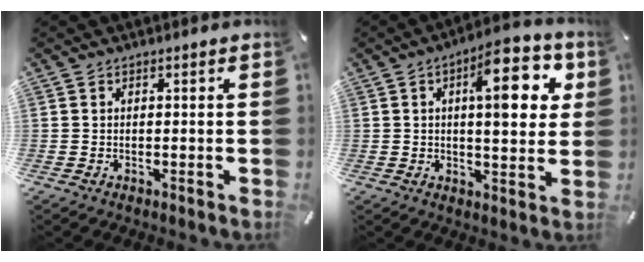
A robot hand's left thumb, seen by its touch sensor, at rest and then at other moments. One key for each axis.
{"total": 14.9, "fx": 5.3, "fy": 5.7, "fz": 12.7, "tx": -0.161, "ty": -0.023, "tz": 0.076}